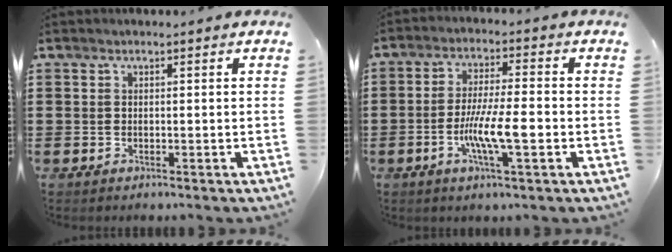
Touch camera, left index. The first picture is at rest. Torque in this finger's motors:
{"motor_torque": [1.28, 0.86, 0.75, 0.10]}